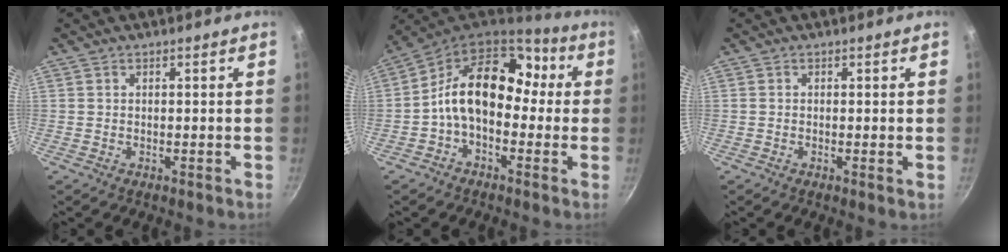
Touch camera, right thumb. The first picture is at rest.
{"total": 15.9, "force": [0.2, 11.0, 11.5], "torque": [-0.147, 0.048, -0.021]}
{"total": 0.5, "force": [-0.1, 0.1, 0.5], "torque": [-0.008, -0.003, -0.004]}